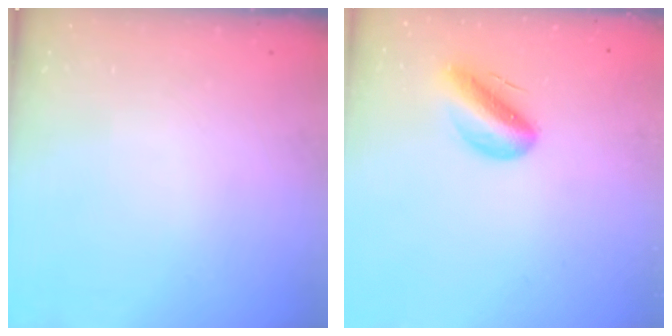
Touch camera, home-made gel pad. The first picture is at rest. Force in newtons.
{"total": 9.2, "press": 8.7, "slide": 2.9}